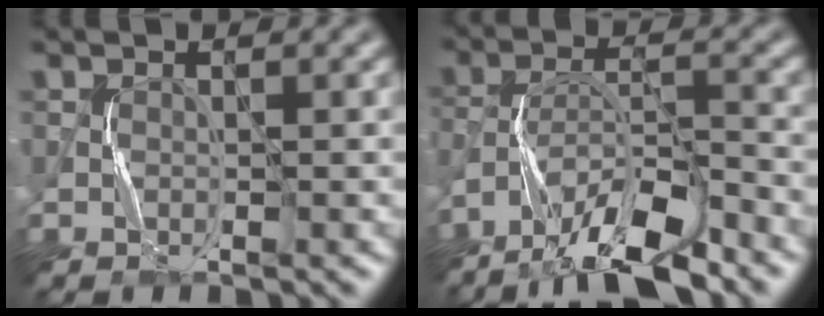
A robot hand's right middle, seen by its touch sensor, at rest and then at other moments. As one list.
[{"total": 9.5, "force": [-7.5, 2.1, 5.5], "torque": [-0.097, 0.009, -0.137]}]